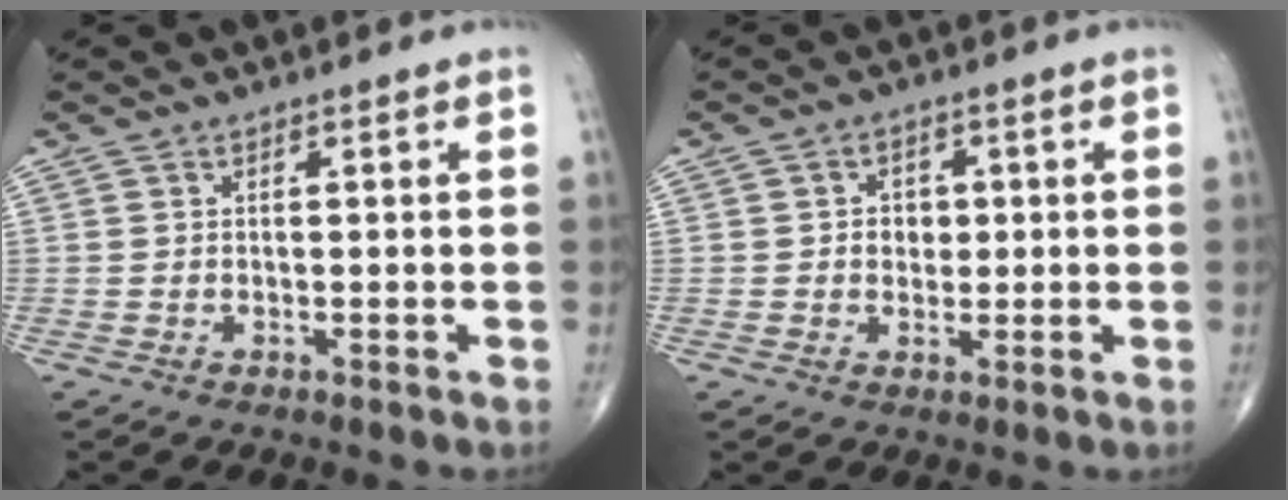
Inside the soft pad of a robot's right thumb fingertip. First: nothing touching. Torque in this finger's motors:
{"motor_torque": [-0.32, 0.41, 0.27, 0.20, 0.04]}